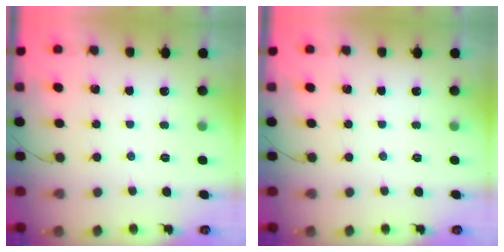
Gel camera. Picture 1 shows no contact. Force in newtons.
{"total": 0.0}